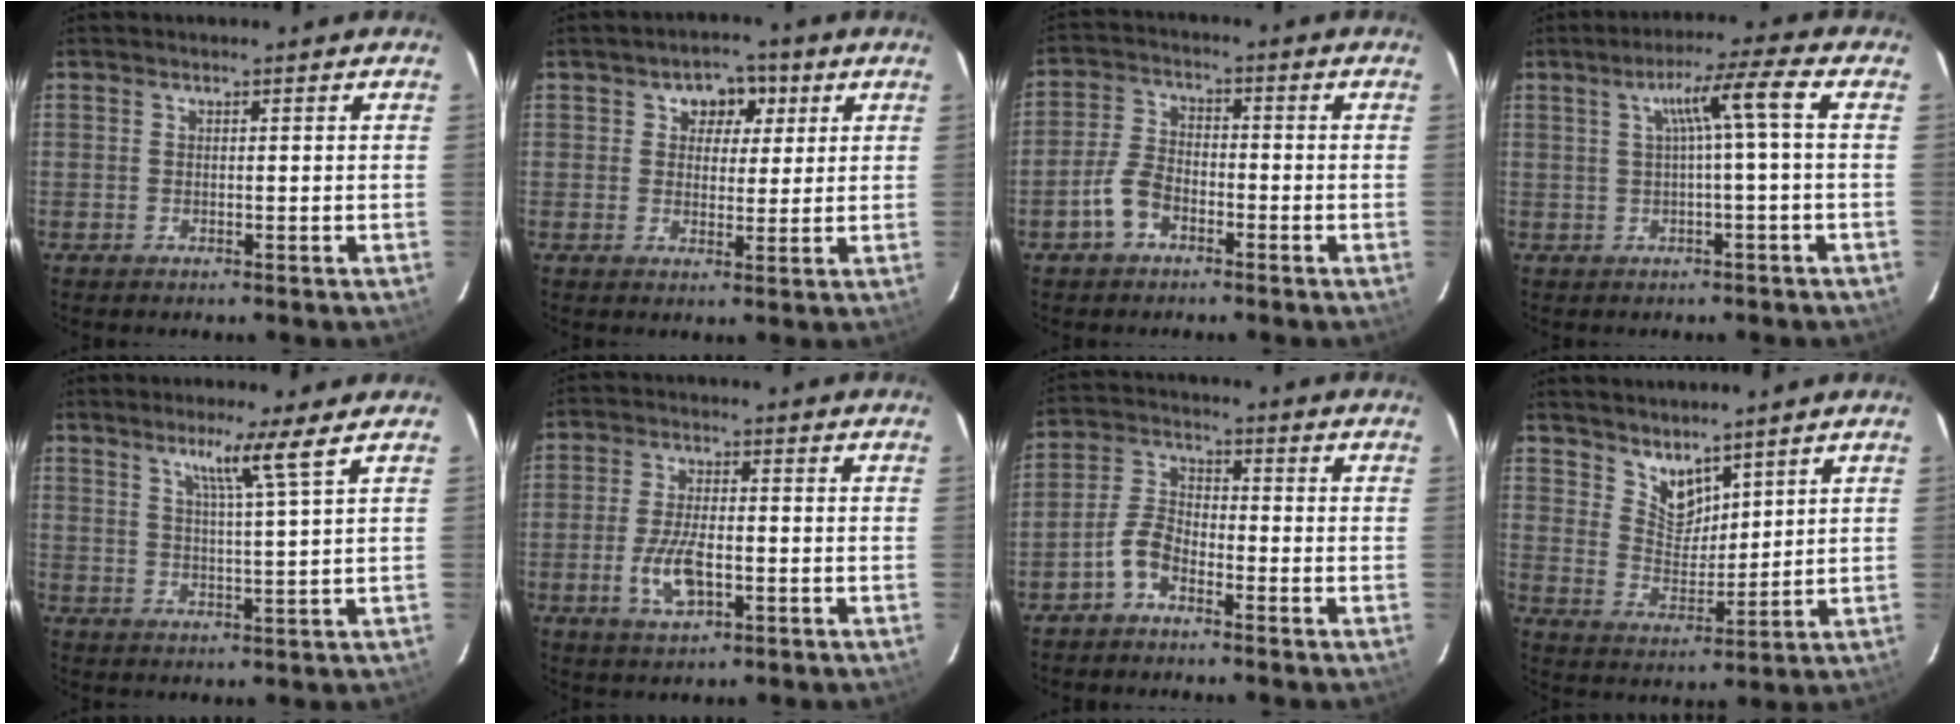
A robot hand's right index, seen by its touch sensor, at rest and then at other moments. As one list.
[{"total": 5.5, "force": [2.1, 4.5, 2.5], "torque": [-0.026, 0.015, 0.031]}, {"total": 5.9, "force": [-3.2, 3.6, 3.4], "torque": [-0.078, 0.012, -0.062]}, {"total": 5.8, "force": [0.4, -1.0, 5.7], "torque": [-0.101, 0.009, 0.016]}, {"total": 5.7, "force": [3.5, -2.0, 4.0], "torque": [-0.068, -0.021, 0.057]}, {"total": 7.8, "force": [-2.4, 3.4, 6.6], "torque": [-0.140, -0.006, -0.043]}, {"total": 4.9, "force": [-3.3, 2.4, 2.8], "torque": [-0.067, 0.016, -0.070]}, {"total": 6.5, "force": [5.3, 2.9, 2.2], "torque": [-0.029, -0.002, 0.106]}]